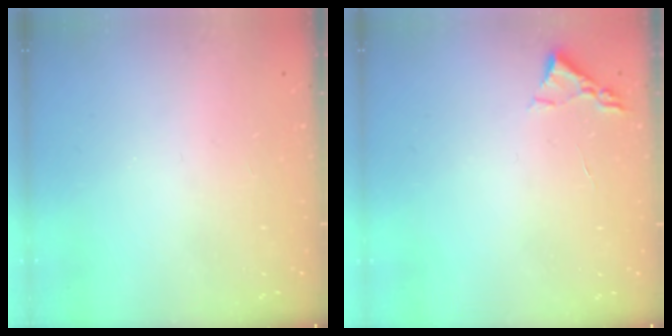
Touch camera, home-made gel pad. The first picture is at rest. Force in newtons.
{"total": 2.2, "press": 2.2, "slide": 0.3}